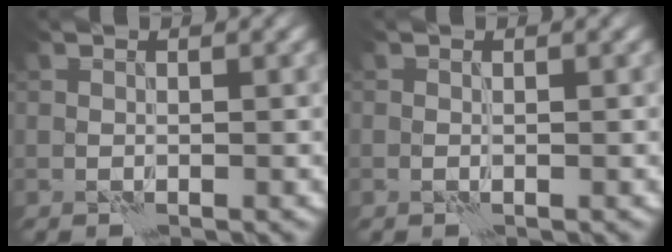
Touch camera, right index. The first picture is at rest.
{"total": 0.0}